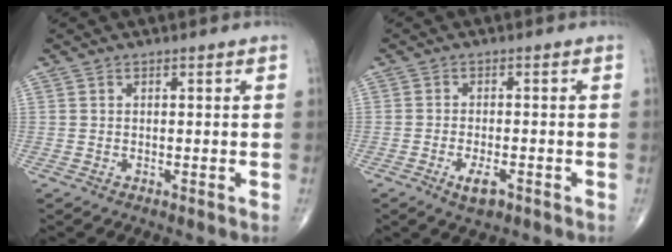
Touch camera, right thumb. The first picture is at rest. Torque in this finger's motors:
{"motor_torque": [-0.43, -0.13, 0.00, -0.05, 0.00]}